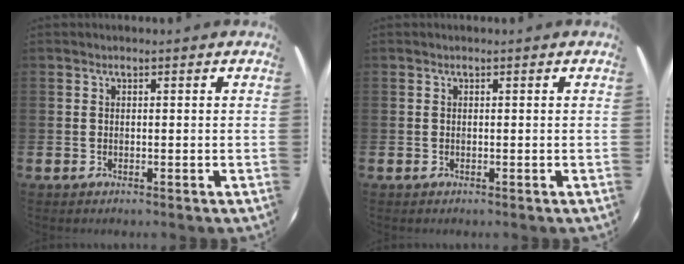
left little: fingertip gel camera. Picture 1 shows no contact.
{"total": 0.0}